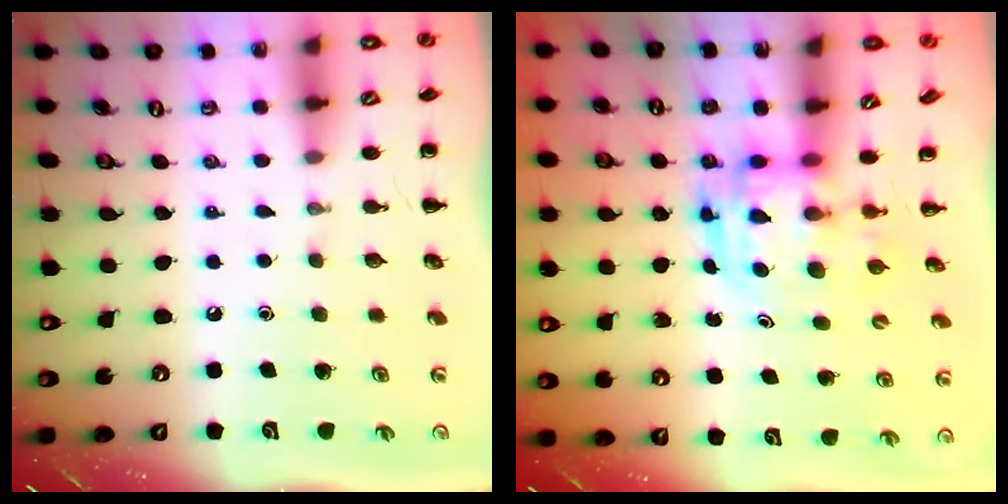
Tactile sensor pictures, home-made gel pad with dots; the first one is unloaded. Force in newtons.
{"total": 3.3, "press": 3.2, "slide": 0.6}